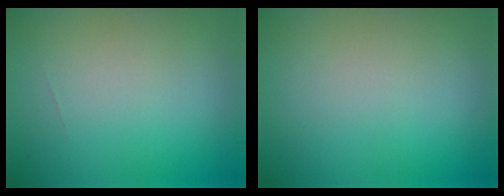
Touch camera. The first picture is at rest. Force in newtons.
{"total": 0.0}